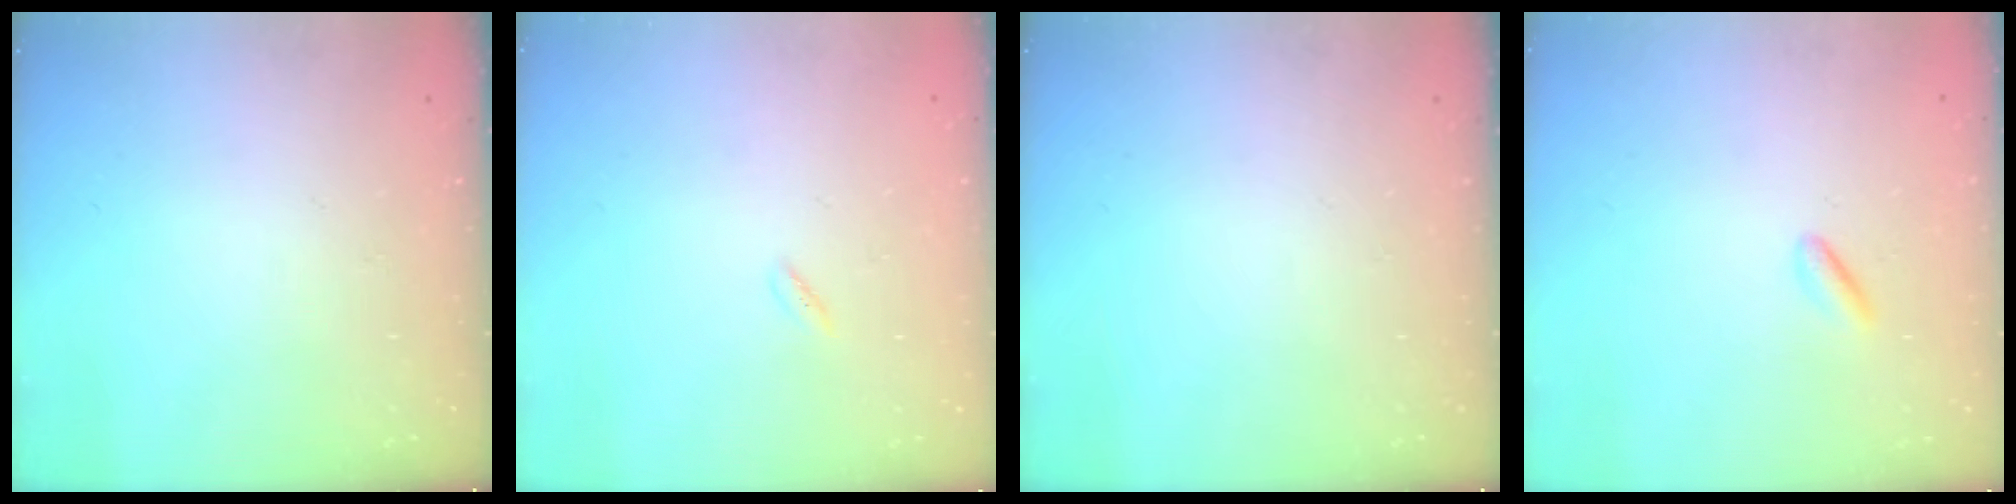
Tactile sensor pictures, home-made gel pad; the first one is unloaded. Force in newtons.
{"total": 0.8, "press": 0.7, "slide": 0.5}
{"total": 0.0}
{"total": 2.2, "press": 2.0, "slide": 0.9}